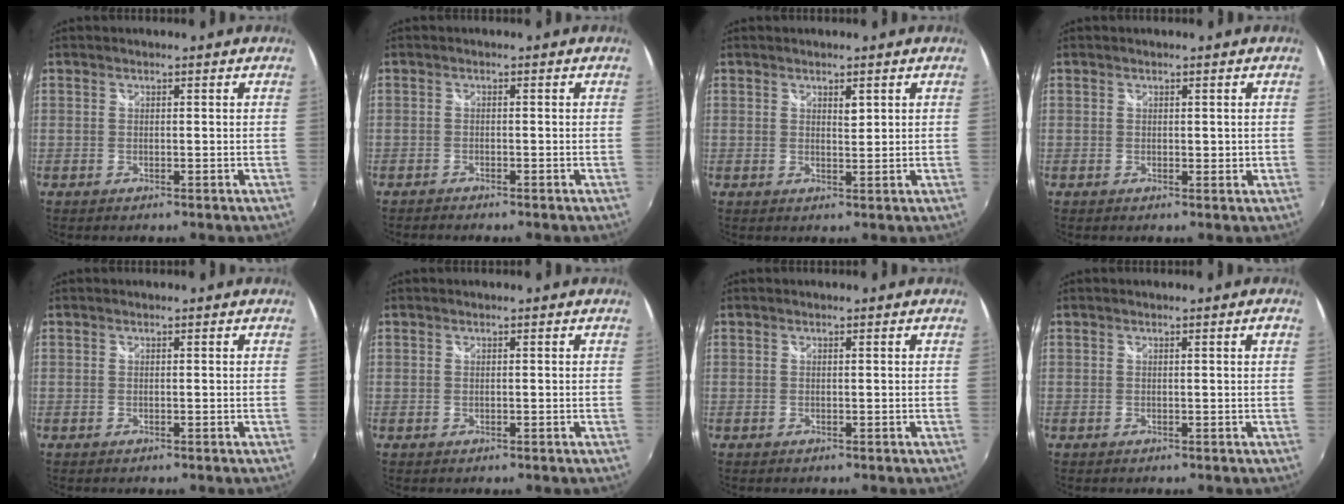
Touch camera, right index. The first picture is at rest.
{"total": 1.6, "force": [-1.5, 0.3, 0.2], "torque": [-0.017, -0.008, -0.027]}
{"total": 1.7, "force": [0.9, 0.6, 1.3], "torque": [-0.017, 0.002, 0.015]}
{"total": 0.8, "force": [0.2, 0.6, 0.5], "torque": [-0.004, 0.003, 0.005]}
{"total": 0.0}
{"total": 0.0}
{"total": 0.0}
{"total": 1.2, "force": [0.3, -0.3, 1.1], "torque": [-0.014, 0.002, 0.005]}